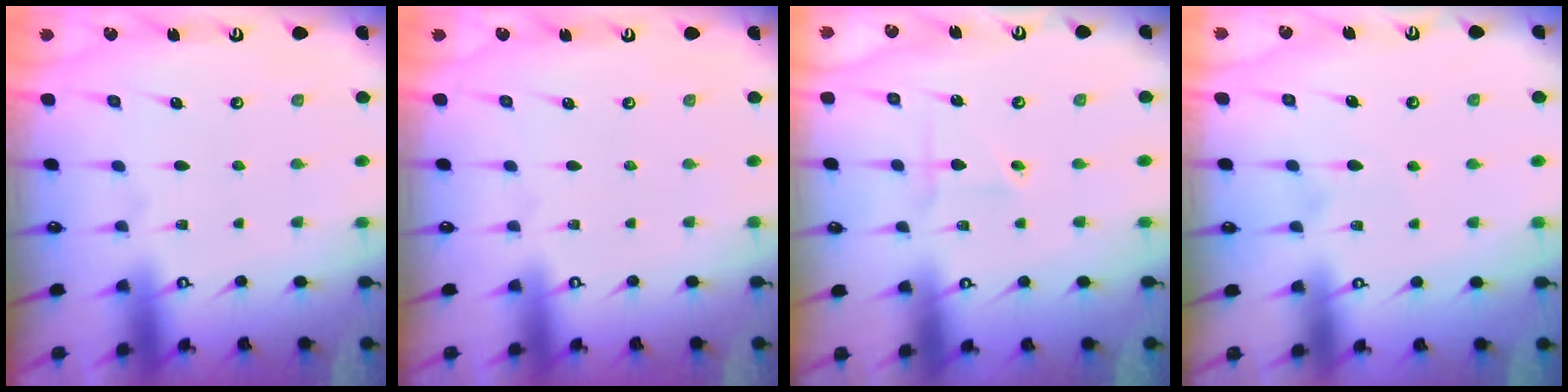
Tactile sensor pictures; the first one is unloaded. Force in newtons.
{"total": 0.0}
{"total": 2.1, "press": 1.8, "slide": 1.1}
{"total": 6.4, "press": 6.4, "slide": 0.8}